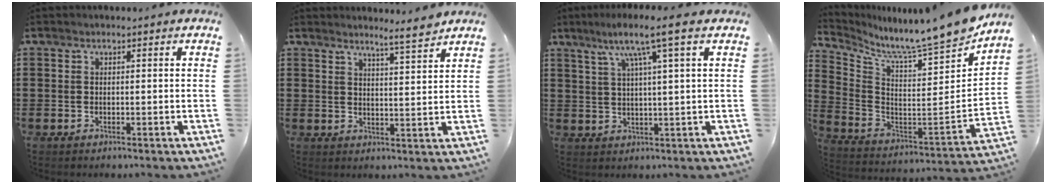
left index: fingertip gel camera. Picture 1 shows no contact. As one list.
[{"total": 4.6, "force": [4.3, -0.5, 1.8], "torque": [-0.046, -0.015, 0.075]}, {"total": 7.5, "force": [3.8, -0.3, 6.4], "torque": [-0.135, 0.000, 0.058]}, {"total": 9.7, "force": [9.1, -0.8, 3.2], "torque": [-0.078, -0.098, 0.141]}]